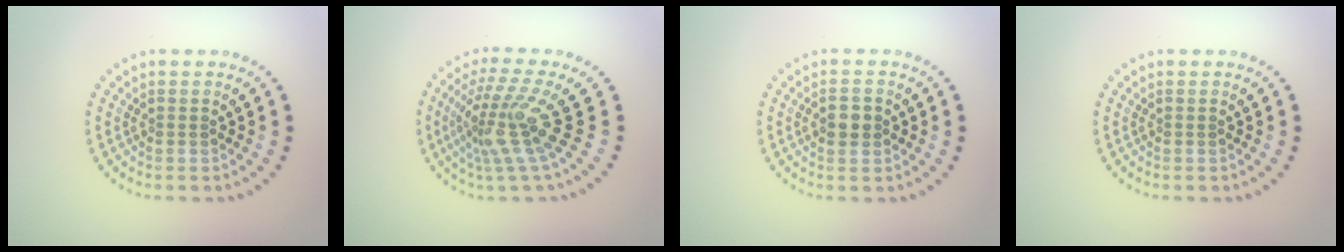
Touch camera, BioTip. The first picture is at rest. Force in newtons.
{"total": 4.8, "press": 3.1, "slide": 3.7}
{"total": 2.4, "press": 2.4, "slide": 0.2}
{"total": 0.0}